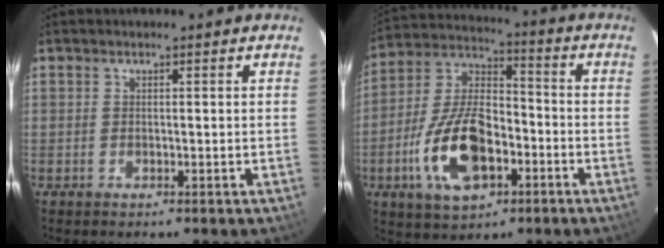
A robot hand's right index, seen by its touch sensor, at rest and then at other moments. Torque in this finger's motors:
{"motor_torque": [2.14, 0.00, 1.06, 0.15]}